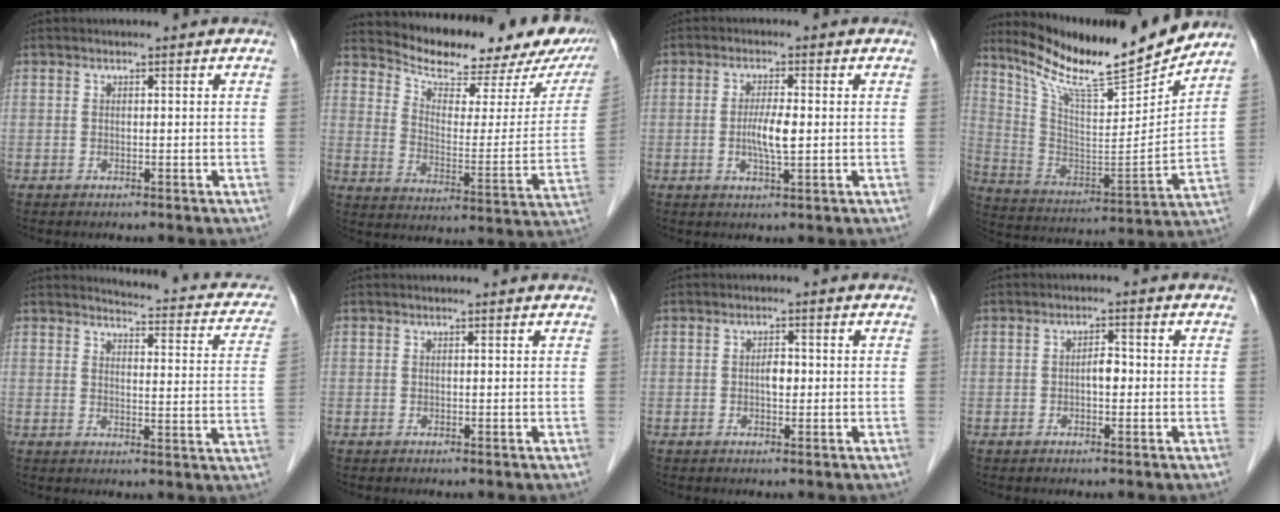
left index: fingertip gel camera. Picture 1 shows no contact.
{"total": 19.7, "force": [17.4, 5.1, 7.7], "torque": [-0.097, -0.029, 0.227]}
{"total": 4.1, "force": [-0.4, 0.6, 4.0], "torque": [-0.082, -0.005, -0.006]}
{"total": 19.0, "force": [17.0, 1.0, 8.5], "torque": [-0.157, -0.035, 0.285]}
{"total": 14.6, "force": [13.2, 3.4, 5.3], "torque": [-0.043, -0.028, 0.125]}
{"total": 1.1, "force": [1.1, 0.1, 0.3], "torque": [-0.010, 0.010, 0.012]}
{"total": 1.9, "force": [-0.2, 0.9, 1.6], "torque": [-0.025, 0.003, -0.002]}
{"total": 2.1, "force": [-0.4, 0.9, 1.8], "torque": [-0.026, 0.005, -0.007]}